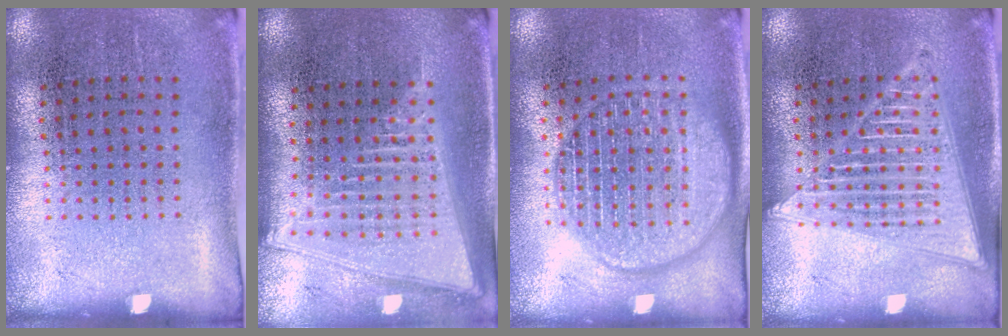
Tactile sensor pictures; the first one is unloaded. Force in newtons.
{"total": 2.1, "press": 1.8, "slide": 1.1}
{"total": 3.1, "press": 3.1, "slide": 0.4}
{"total": 3.2, "press": 3.2, "slide": 0.4}